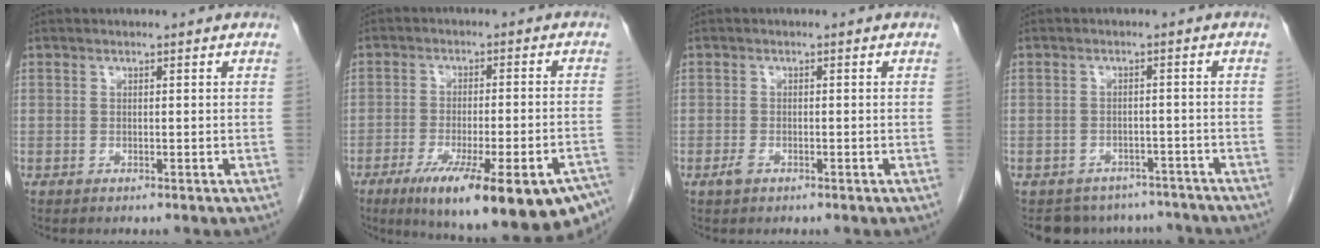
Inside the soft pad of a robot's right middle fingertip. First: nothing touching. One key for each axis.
{"total": 23.1, "fx": -16.6, "fy": 3.9, "fz": 15.5, "tx": -0.166, "ty": -0.021, "tz": -0.223}
{"total": 1.3, "fx": -0.8, "fy": 0.6, "fz": 0.8, "tx": -0.020, "ty": 0.000, "tz": -0.012}
{"total": 8.9, "fx": -8.0, "fy": 3.9, "fz": 0.6, "tx": -0.002, "ty": 0.012, "tz": -0.092}